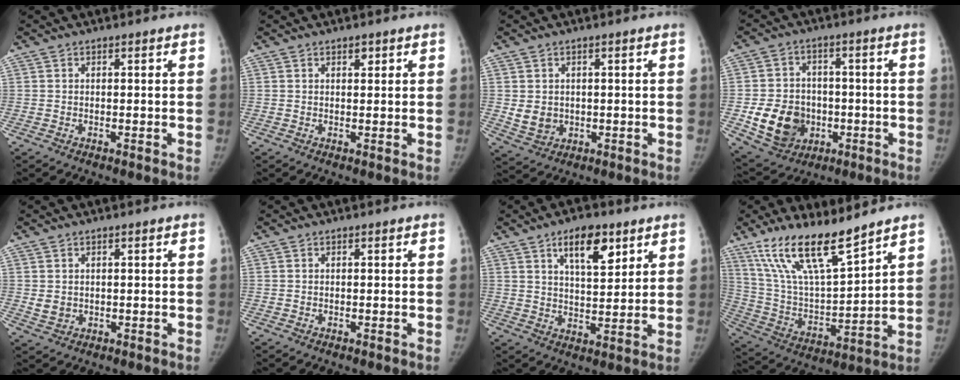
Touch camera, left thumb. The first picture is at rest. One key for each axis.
{"total": 1.3, "fx": 0.8, "fy": 0.6, "fz": 0.8, "tx": -0.006, "ty": -0.003, "tz": 0.011}
{"total": 4.3, "fx": 0.1, "fy": 3.8, "fz": 2.1, "tx": -0.021, "ty": -0.007, "tz": 0.015}
{"total": 12.5, "fx": -3.0, "fy": 10.4, "fz": 6.4, "tx": -0.079, "ty": 0.008, "tz": -0.038}
{"total": 2.3, "fx": 0.2, "fy": 1.9, "fz": 1.2, "tx": -0.014, "ty": -0.007, "tz": 0.012}
{"total": 0.0}
{"total": 9.8, "fx": 5.4, "fy": 4.3, "fz": 7.0, "tx": -0.089, "ty": -0.031, "tz": 0.089}
{"total": 17.6, "fx": 12.9, "fy": 4.0, "fz": 11.3, "tx": -0.189, "ty": -0.063, "tz": 0.254}